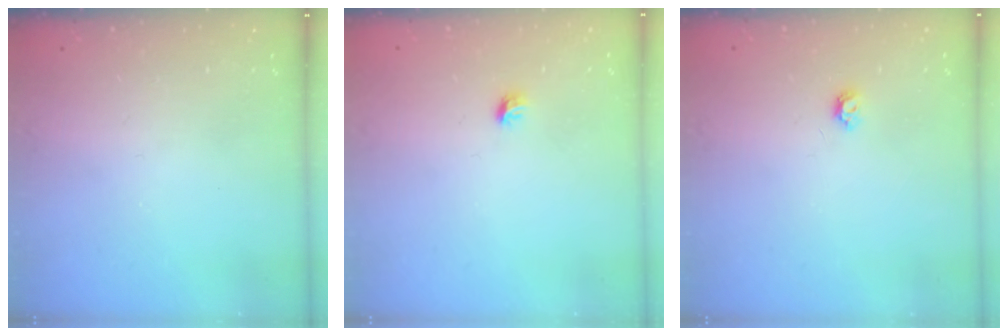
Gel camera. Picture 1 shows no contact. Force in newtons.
{"total": 3.9, "press": 3.8, "slide": 0.9}
{"total": 4.0, "press": 4.0, "slide": 0.6}